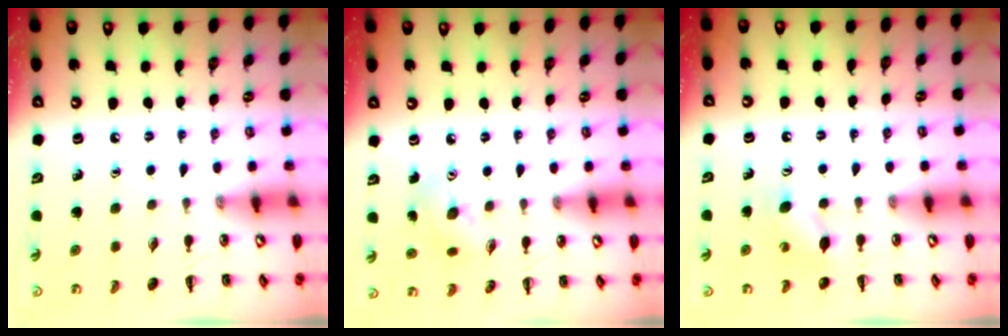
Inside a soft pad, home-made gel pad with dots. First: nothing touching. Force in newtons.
{"total": 4.8, "press": 4.7, "slide": 0.4}
{"total": 6.7, "press": 6.6, "slide": 1.6}